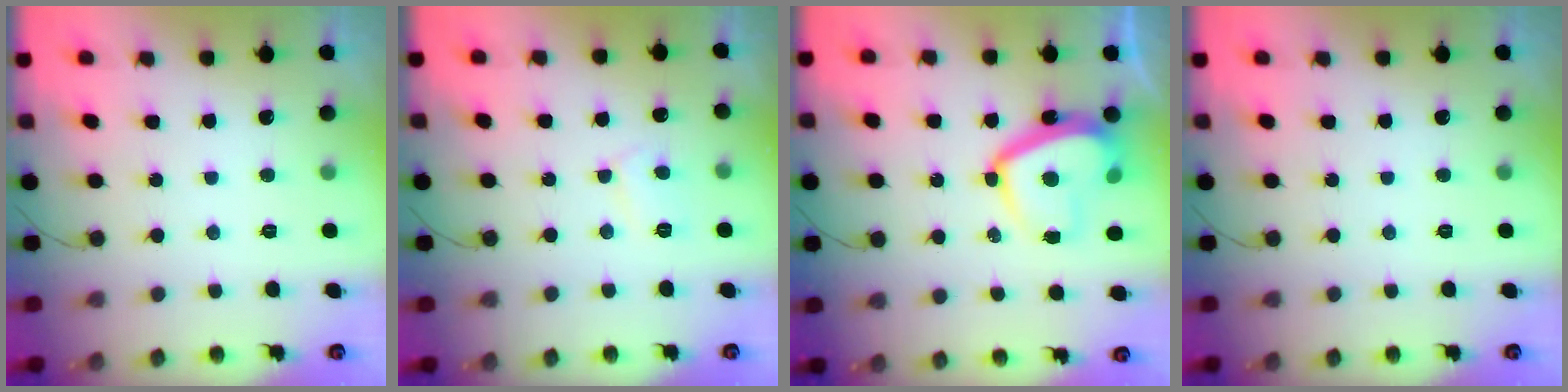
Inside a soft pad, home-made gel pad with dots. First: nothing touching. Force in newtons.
{"total": 5.3, "press": 5.3, "slide": 0.4}
{"total": 11.7, "press": 11.6, "slide": 0.9}
{"total": 0.0}